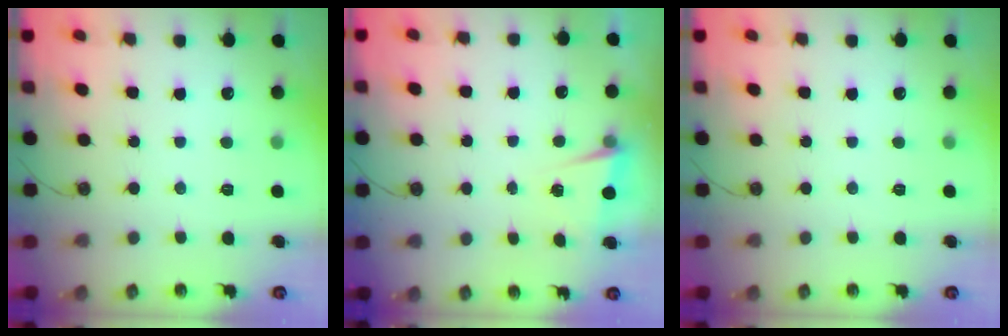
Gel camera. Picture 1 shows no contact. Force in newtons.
{"total": 2.3, "press": 2.0, "slide": 1.1}
{"total": 0.0}